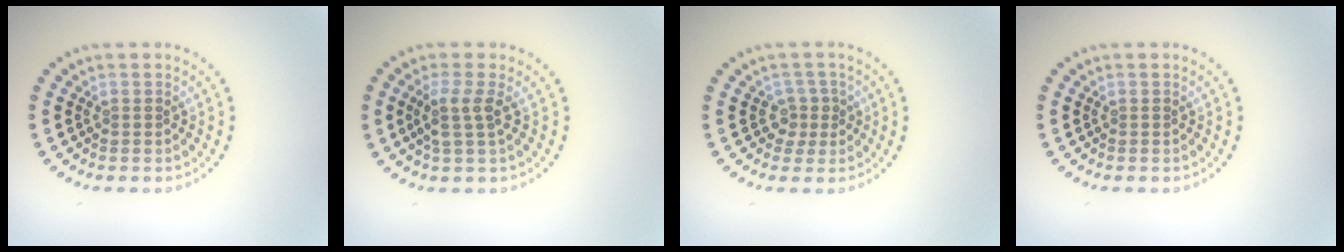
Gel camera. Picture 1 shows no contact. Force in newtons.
{"total": 2.4, "press": 1.9, "slide": 1.4}
{"total": 1.8, "press": 1.3, "slide": 1.3}
{"total": 0.0}